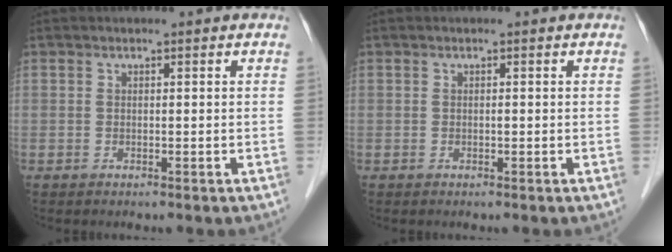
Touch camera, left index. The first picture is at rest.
{"total": 0.0}